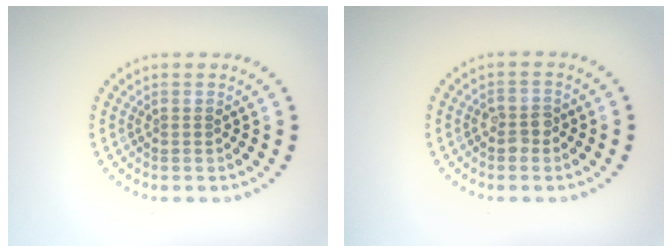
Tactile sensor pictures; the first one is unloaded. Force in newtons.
{"total": 1.7, "press": 1.7, "slide": 0.3}